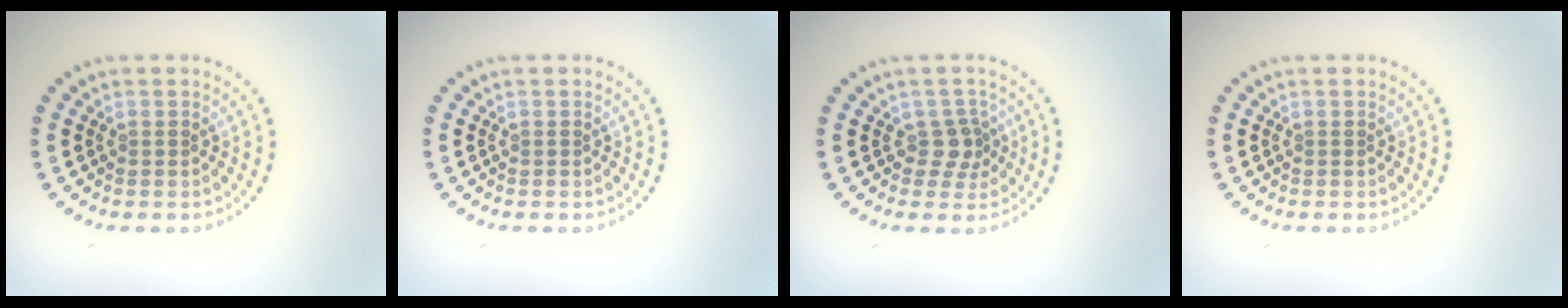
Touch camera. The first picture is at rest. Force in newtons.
{"total": 0.0}
{"total": 2.0, "press": 1.6, "slide": 1.2}
{"total": 0.0}